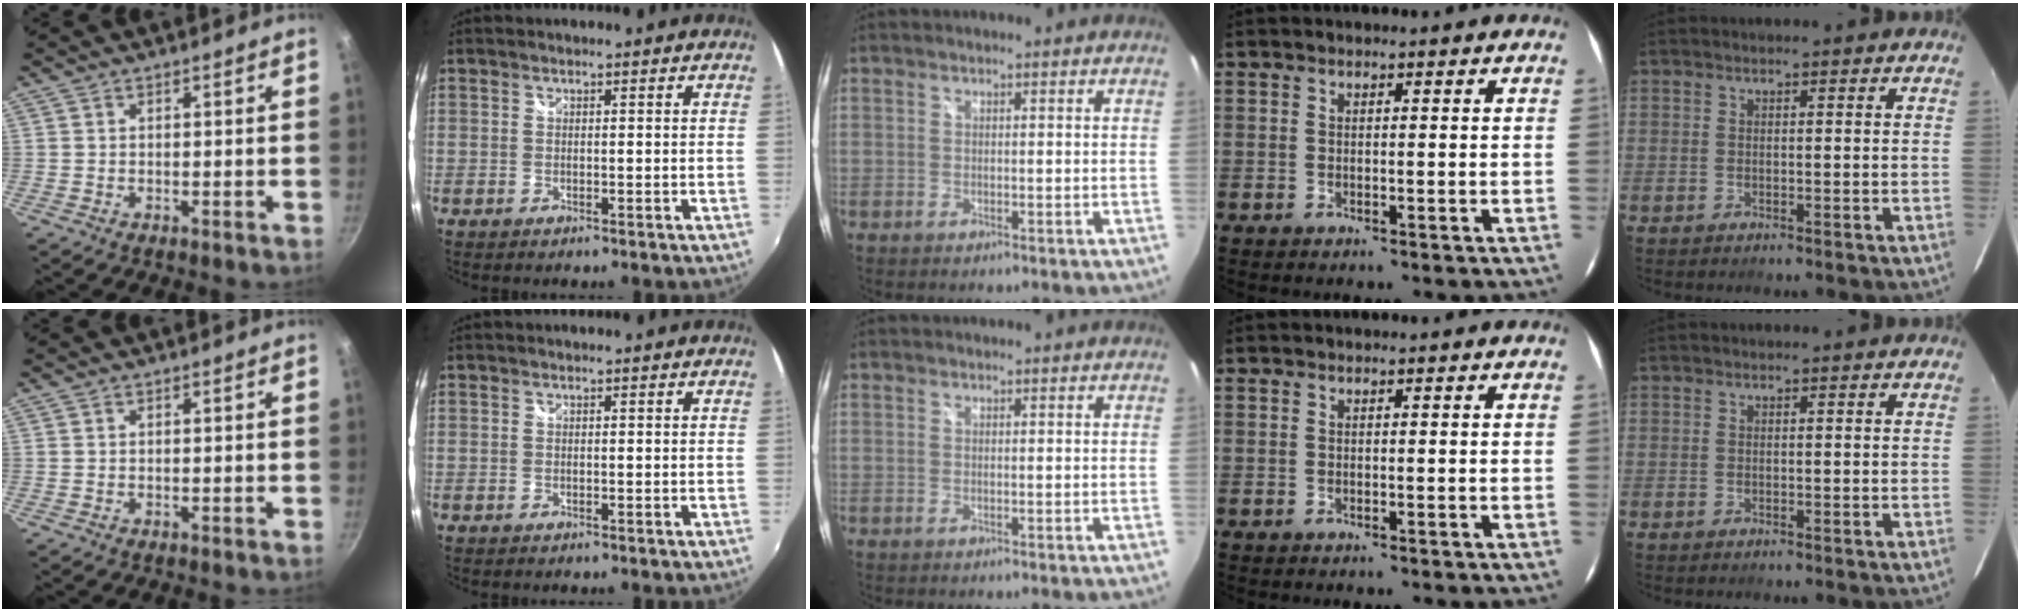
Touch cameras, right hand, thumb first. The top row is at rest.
{}